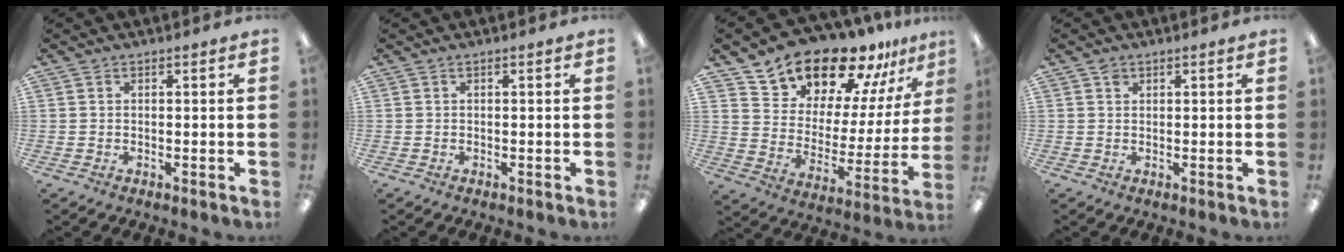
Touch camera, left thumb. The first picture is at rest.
{"total": 0.0}
{"total": 17.0, "force": [15.1, 7.0, 3.7], "torque": [-0.075, -0.134, 0.267]}
{"total": 1.3, "force": [0.8, 0.9, 0.4], "torque": [-0.011, 0.001, 0.015]}